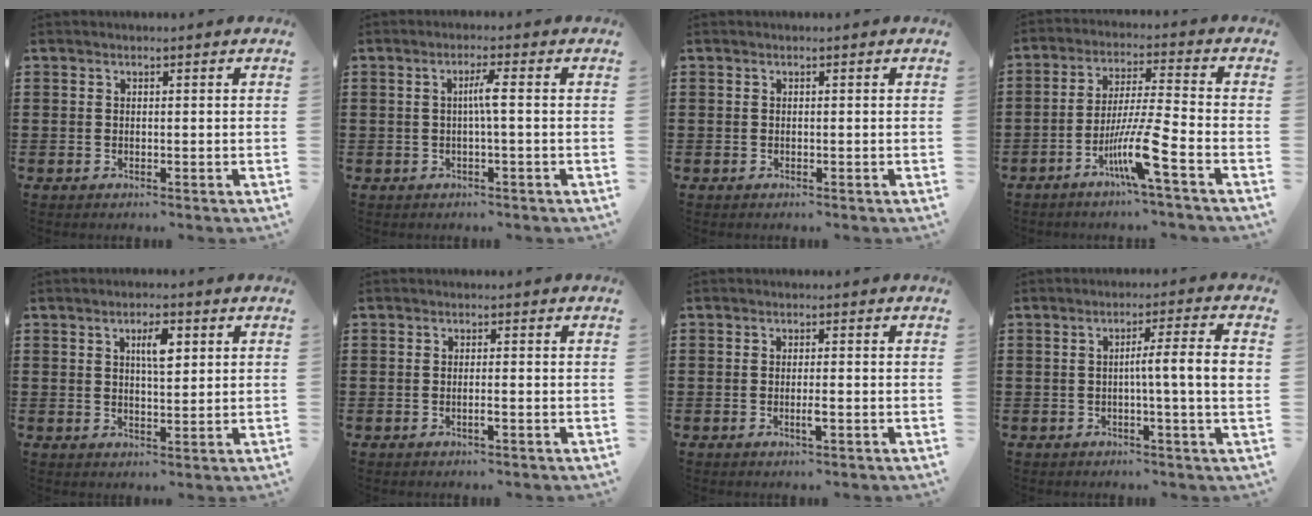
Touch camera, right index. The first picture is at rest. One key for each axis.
{"total": 2.6, "fx": -0.2, "fy": -0.2, "fz": 2.6, "tx": -0.049, "ty": -0.002, "tz": -0.008}
{"total": 0.0}
{"total": 9.6, "fx": -5.1, "fy": 0.1, "fz": 8.2, "tx": -0.167, "ty": -0.011, "tz": -0.099}
{"total": 4.0, "fx": 1.4, "fy": 1.3, "fz": 3.5, "tx": -0.058, "ty": 0.004, "tz": 0.018}
{"total": 1.3, "fx": -0.6, "fy": 0.0, "fz": 1.1, "tx": -0.021, "ty": -0.004, "tz": -0.011}
{"total": 2.0, "fx": -0.7, "fy": 0.2, "fz": 1.8, "tx": -0.031, "ty": 0.000, "tz": -0.014}
{"total": 6.5, "fx": -0.3, "fy": -0.1, "fz": 6.5, "tx": -0.116, "ty": -0.003, "tz": -0.011}